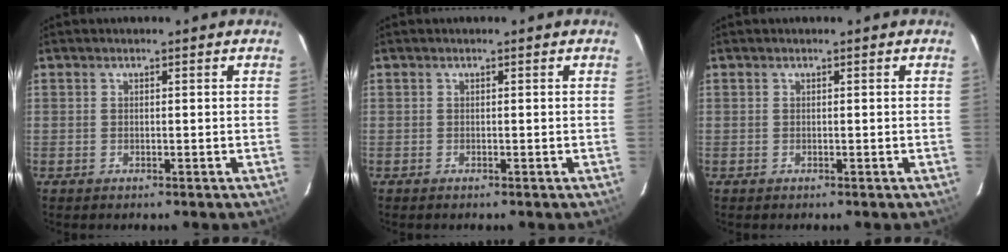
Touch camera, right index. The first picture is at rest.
{"total": 0.0}
{"total": 0.0}